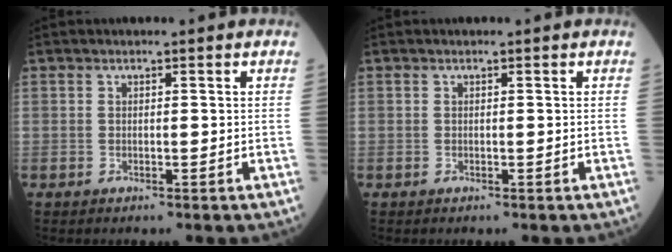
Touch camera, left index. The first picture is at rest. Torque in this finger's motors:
{"motor_torque": [0.08, -0.06, 0.00, 0.00]}